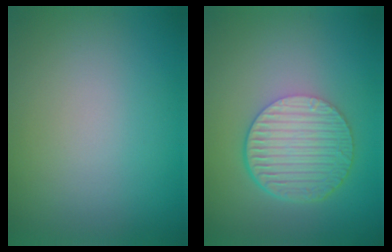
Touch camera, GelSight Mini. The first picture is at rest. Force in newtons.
{"total": 6.5, "press": 4.4, "slide": 4.8}